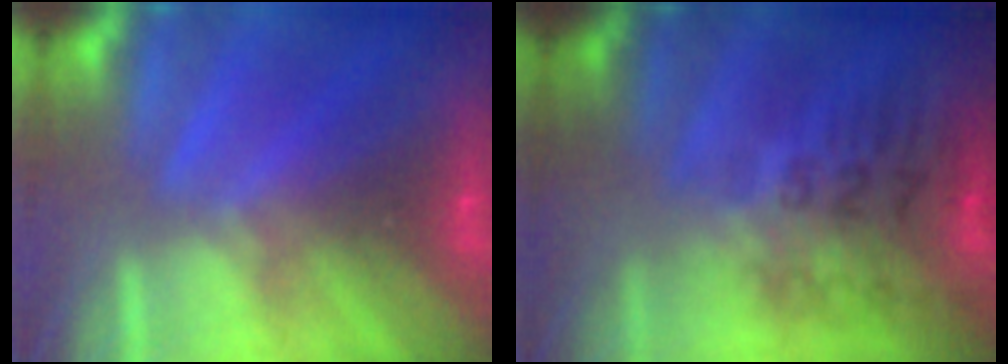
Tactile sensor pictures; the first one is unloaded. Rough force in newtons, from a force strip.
{"total": 2.9}